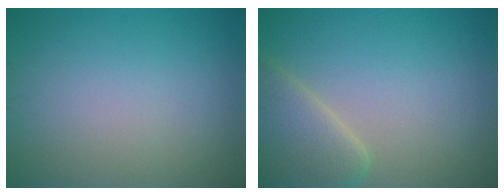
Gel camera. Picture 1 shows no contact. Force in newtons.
{"total": 4.8, "press": 4.8, "slide": 0.5}